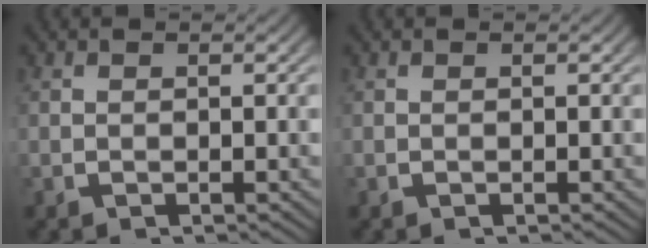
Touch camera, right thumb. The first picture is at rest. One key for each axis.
{"total": 0.0}